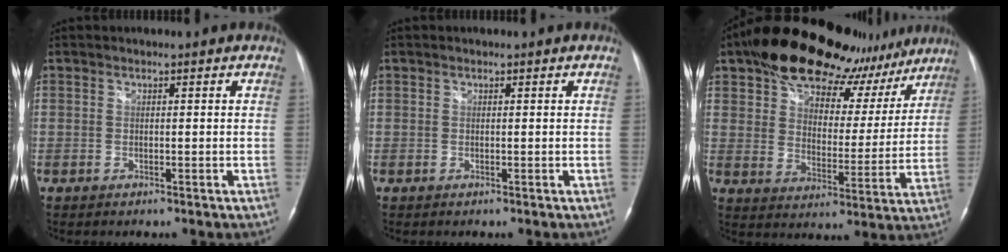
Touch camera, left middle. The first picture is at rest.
{"total": 0.0}
{"total": 21.8, "force": [16.9, 10.0, 9.5], "torque": [-0.149, 0.024, 0.232]}